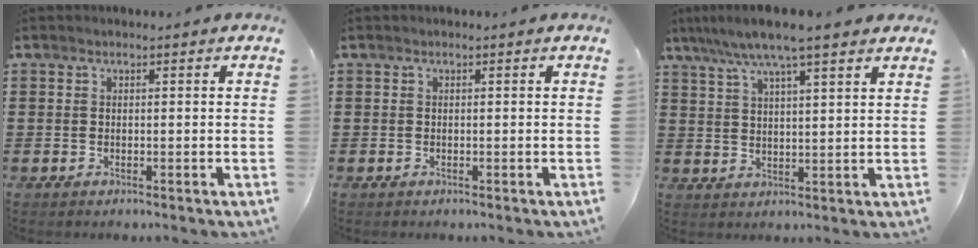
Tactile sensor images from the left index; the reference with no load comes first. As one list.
[{"total": 0.0}, {"total": 7.4, "force": [5.8, 0.4, 4.5], "torque": [-0.103, -0.012, 0.103]}]